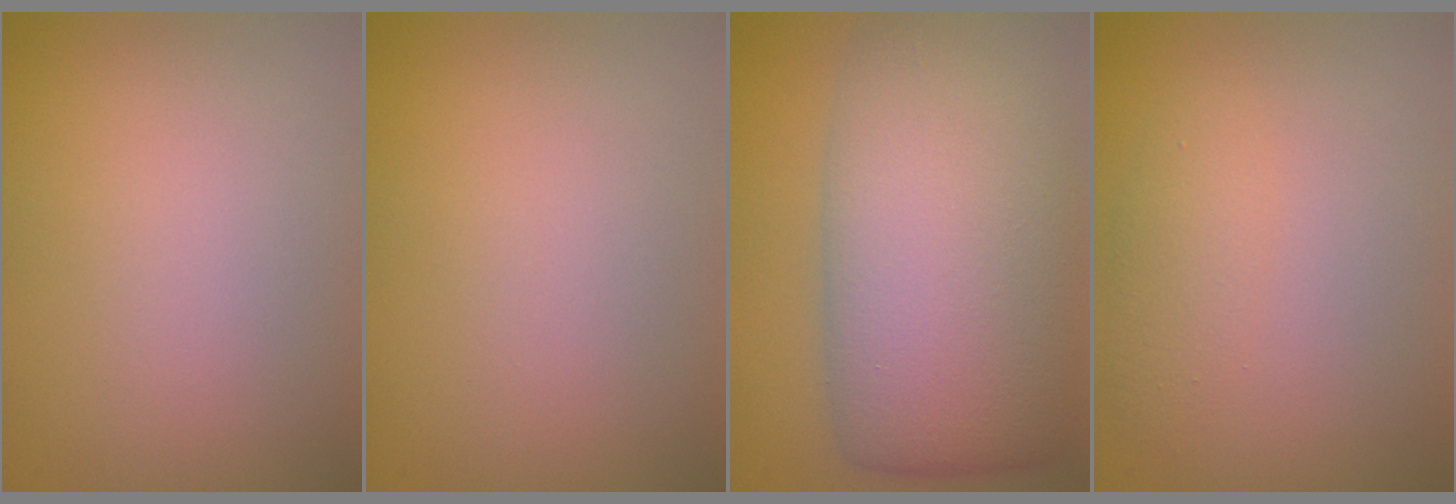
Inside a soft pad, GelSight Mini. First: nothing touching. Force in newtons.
{"total": 0.0}
{"total": 12.3, "press": 12.3, "slide": 0.8}
{"total": 1.6, "press": 1.6, "slide": 0.0}